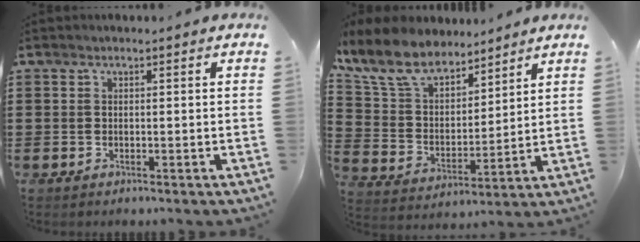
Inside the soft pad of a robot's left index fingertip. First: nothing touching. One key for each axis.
{"total": 9.6, "fx": 8.0, "fy": 4.0, "fz": 3.6, "tx": -0.110, "ty": -0.036, "tz": 0.148}